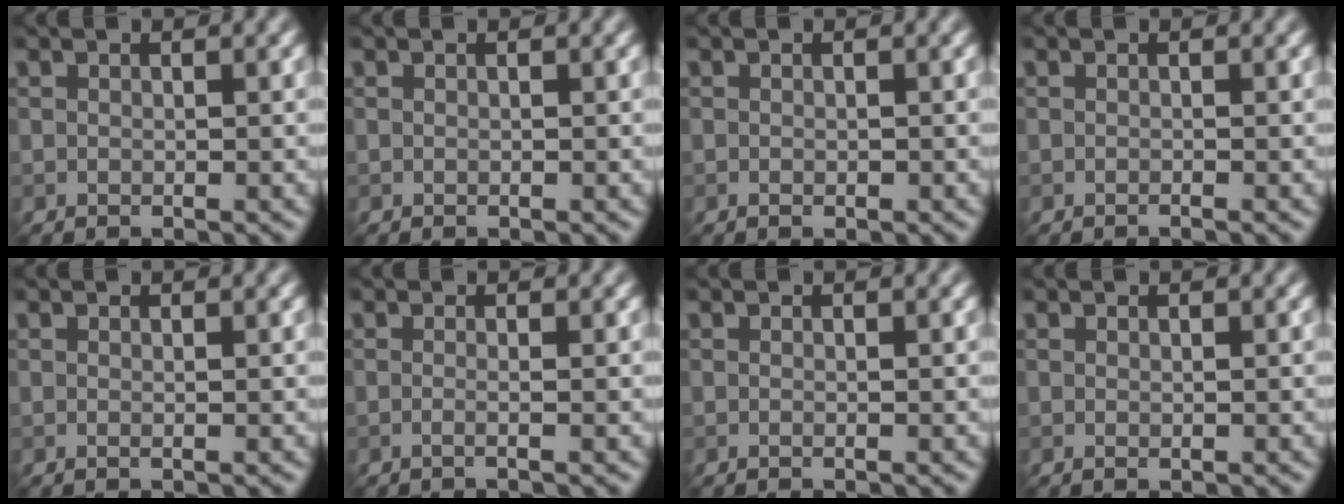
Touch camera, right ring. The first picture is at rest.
{"total": 0.0}
{"total": 0.5, "force": [-0.2, 0.3, 0.4], "torque": [-0.005, 0.000, -0.002]}
{"total": 0.0}
{"total": 0.0}
{"total": 1.6, "force": [0.1, 0.8, 1.4], "torque": [0.002, -0.010, -0.026]}
{"total": 0.0}
{"total": 0.0}